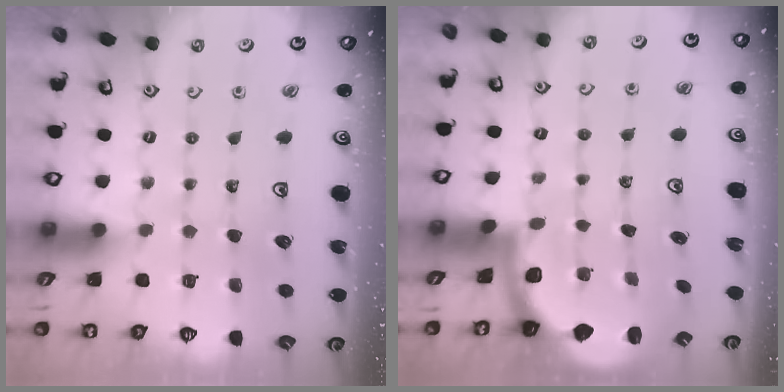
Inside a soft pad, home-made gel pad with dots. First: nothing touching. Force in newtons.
{"total": 1.9, "press": 1.8, "slide": 0.5}